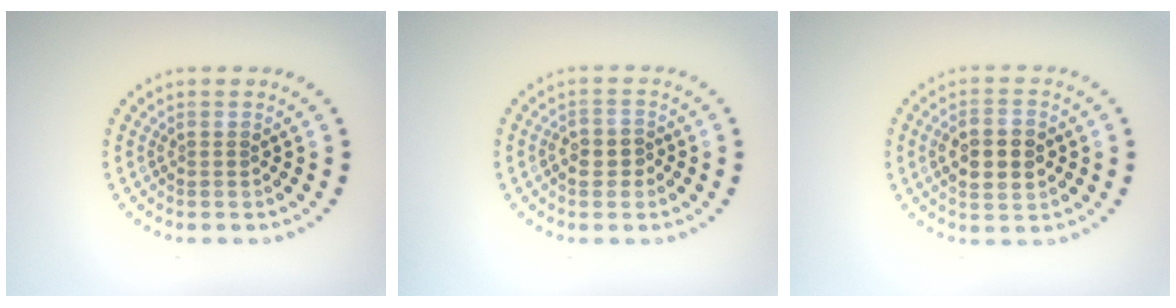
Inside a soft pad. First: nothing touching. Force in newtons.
{"total": 2.3, "press": 2.2, "slide": 0.6}
{"total": 4.5, "press": 4.5, "slide": 0.3}